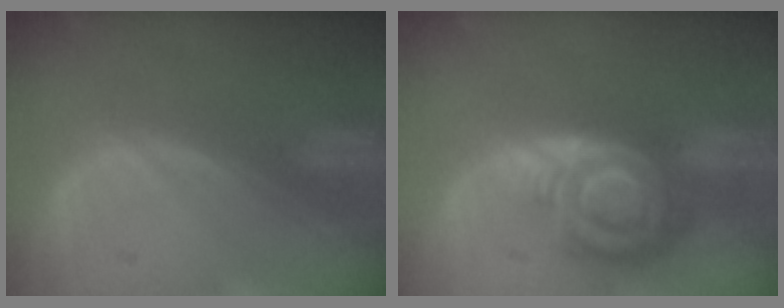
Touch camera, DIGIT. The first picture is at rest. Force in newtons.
{"total": 9.1, "press": 9.1, "slide": 0.5}